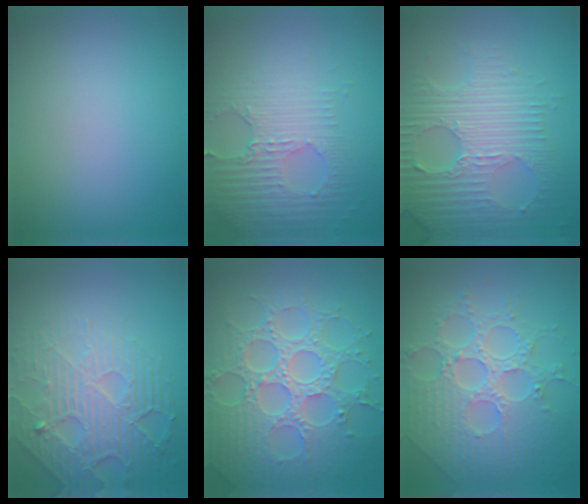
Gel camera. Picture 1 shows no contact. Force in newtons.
{"total": 3.5, "press": 3.4, "slide": 0.8}
{"total": 7.6, "press": 5.2, "slide": 5.6}
{"total": 6.1, "press": 5.0, "slide": 3.6}
{"total": 8.7, "press": 6.5, "slide": 5.7}
{"total": 8.0, "press": 5.9, "slide": 5.4}